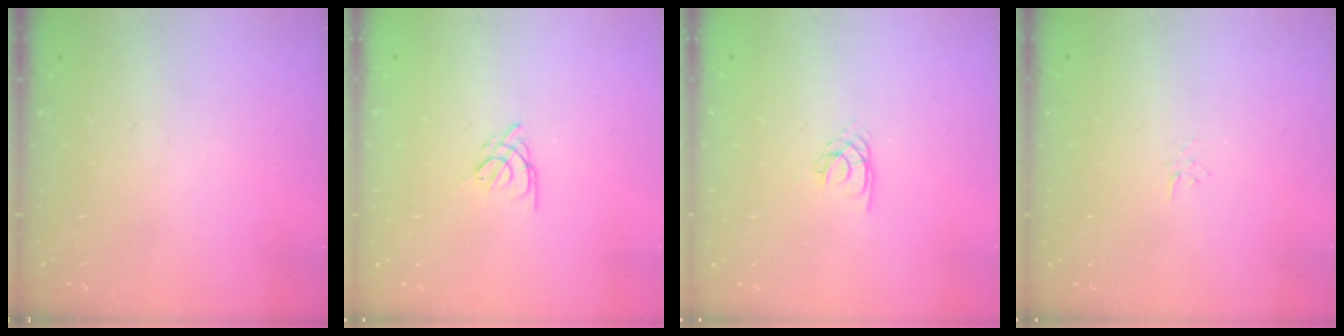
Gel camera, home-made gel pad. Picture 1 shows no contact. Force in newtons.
{"total": 3.7, "press": 3.6, "slide": 0.8}
{"total": 2.0, "press": 1.9, "slide": 0.4}
{"total": 2.6, "press": 2.6, "slide": 0.3}